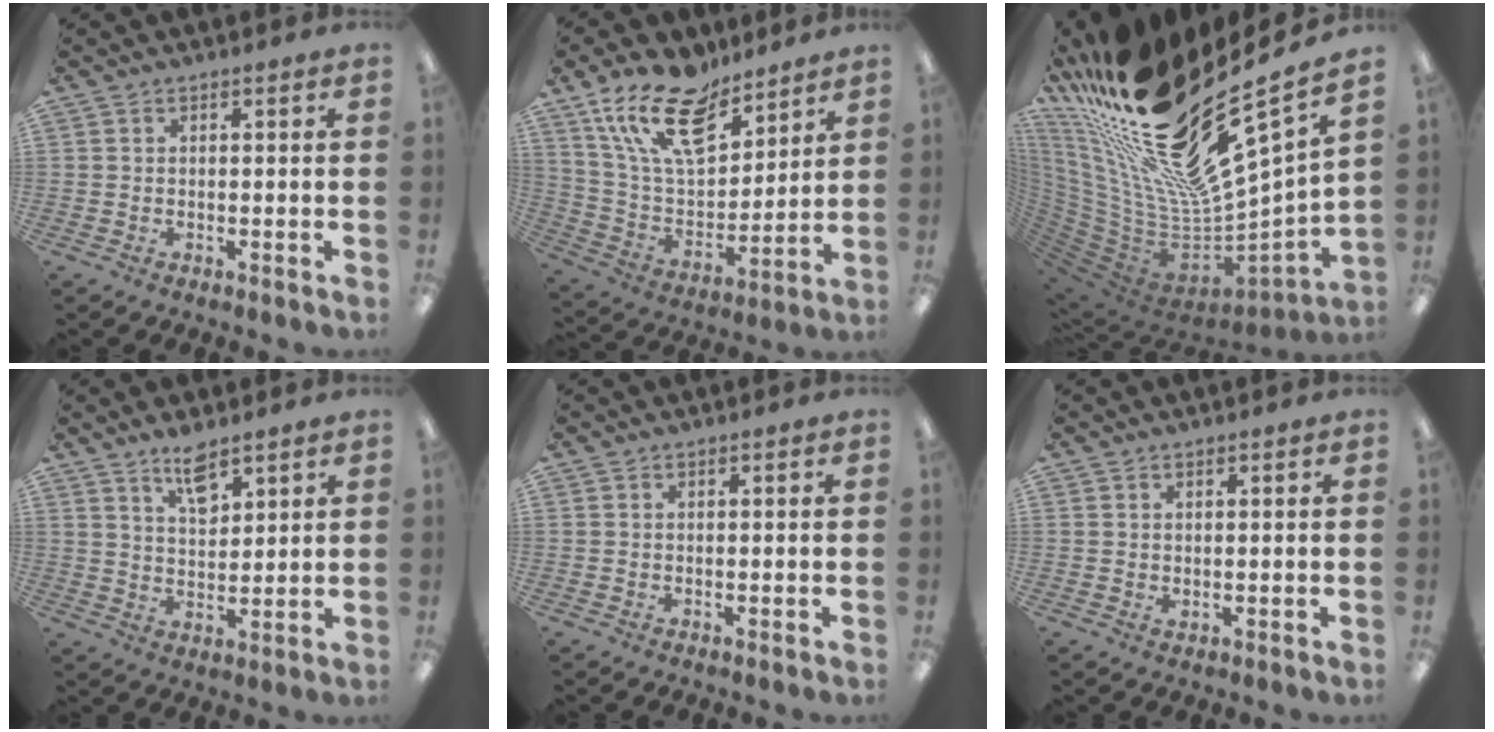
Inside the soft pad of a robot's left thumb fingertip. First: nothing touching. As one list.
[{"total": 18.8, "force": [13.0, 8.6, 10.4], "torque": [-0.198, -0.065, 0.237]}, {"total": 29.3, "force": [18.8, 9.2, 20.6], "torque": [-0.309, -0.197, 0.360]}, {"total": 7.2, "force": [5.4, 2.8, 3.8], "torque": [-0.056, -0.031, 0.094]}, {"total": 0.0}, {"total": 1.0, "force": [0.8, 0.3, 0.5], "torque": [-0.010, 0.000, 0.014]}]